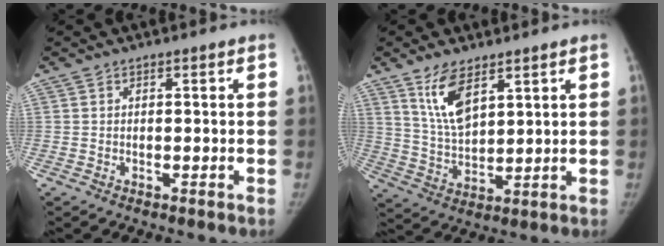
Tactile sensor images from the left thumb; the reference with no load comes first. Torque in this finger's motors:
{"motor_torque": [-0.02, 0.26, 0.17, 0.13, 0.04]}